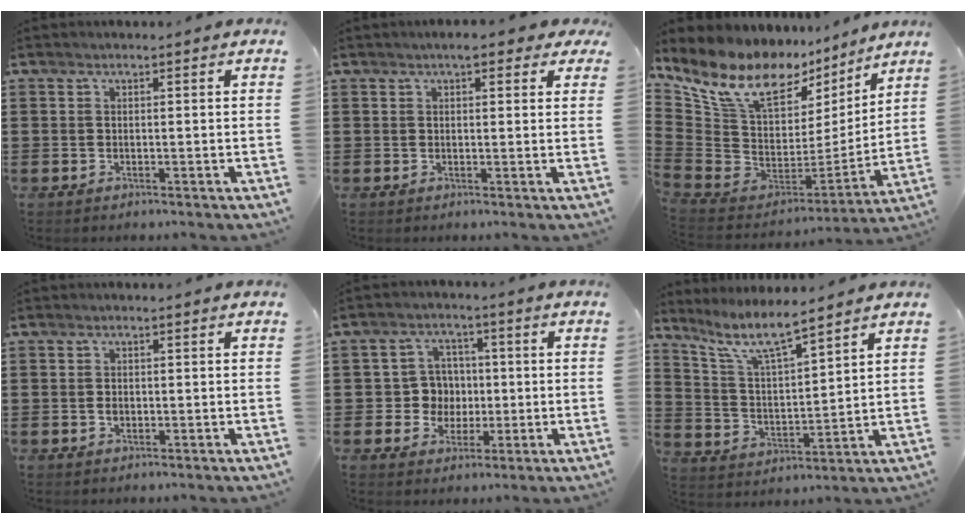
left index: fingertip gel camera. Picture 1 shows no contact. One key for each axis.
{"total": 3.3, "fx": 2.3, "fy": 1.0, "fz": 2.1, "tx": -0.039, "ty": 0.005, "tz": 0.039}
{"total": 12.4, "fx": 9.1, "fy": 5.9, "fz": 6.0, "tx": -0.157, "ty": -0.057, "tz": 0.161}
{"total": 0.9, "fx": 0.0, "fy": 0.6, "fz": 0.6, "tx": -0.016, "ty": 0.003, "tz": -0.001}
{"total": 6.1, "fx": 0.1, "fy": 5.8, "fz": 1.7, "tx": -0.050, "ty": 0.016, "tz": 0.001}
{"total": 7.6, "fx": 6.5, "fy": 0.8, "fz": 3.9, "tx": -0.100, "ty": -0.030, "tz": 0.113}